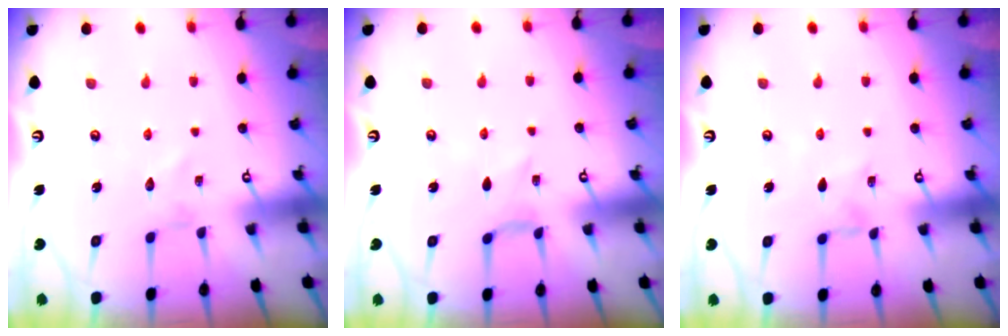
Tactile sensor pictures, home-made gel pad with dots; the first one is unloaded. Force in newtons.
{"total": 3.1, "press": 3.1, "slide": 0.5}
{"total": 1.8, "press": 1.7, "slide": 0.3}